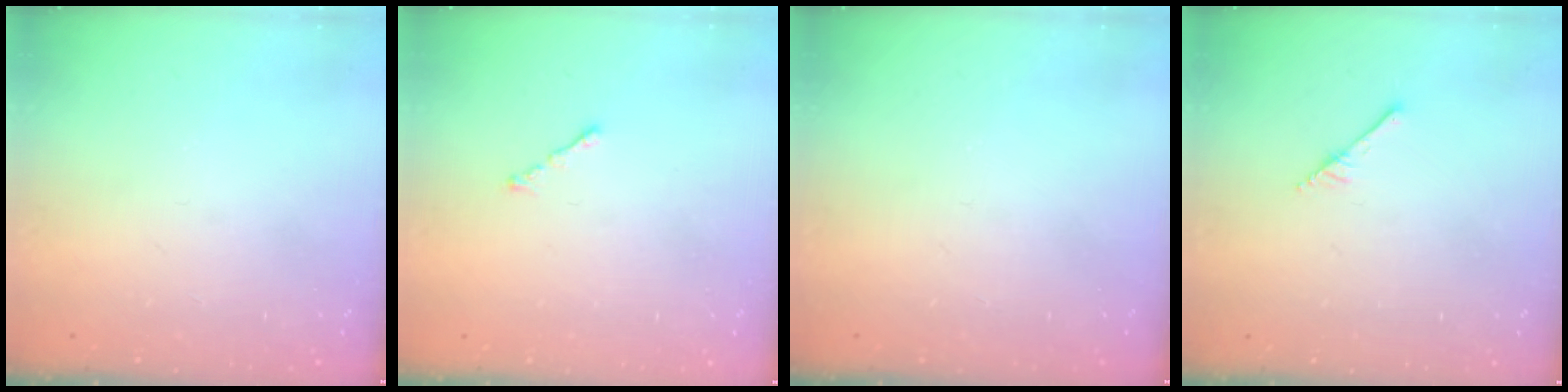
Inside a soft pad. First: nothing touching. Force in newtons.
{"total": 0.6, "press": 0.5, "slide": 0.4}
{"total": 0.0}
{"total": 1.6, "press": 1.6, "slide": 0.2}